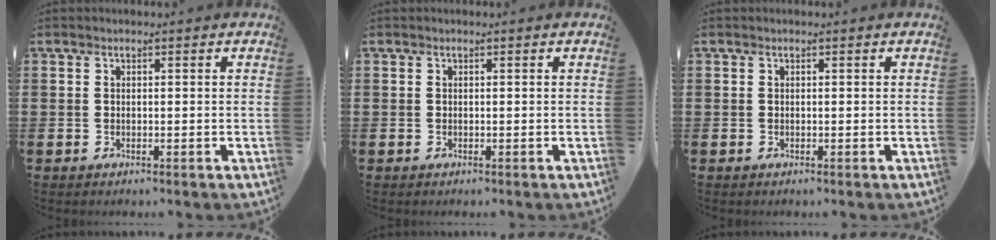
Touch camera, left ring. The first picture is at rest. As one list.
[{"total": 0.0}, {"total": 0.0}]